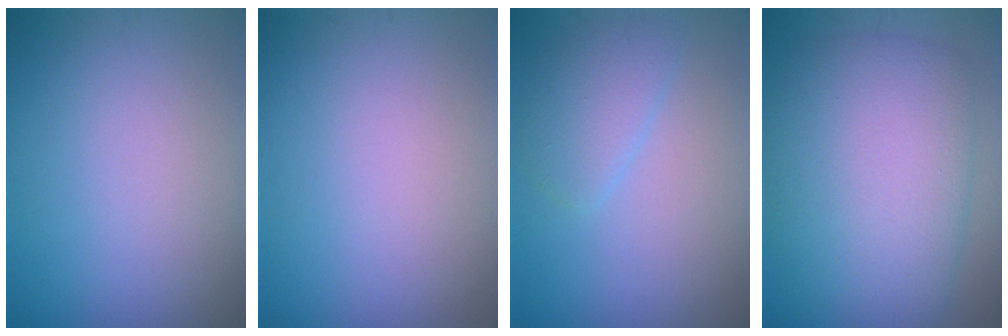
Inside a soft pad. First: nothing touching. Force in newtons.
{"total": 0.0}
{"total": 2.5, "press": 2.5, "slide": 0.3}
{"total": 9.6, "press": 9.6, "slide": 0.6}